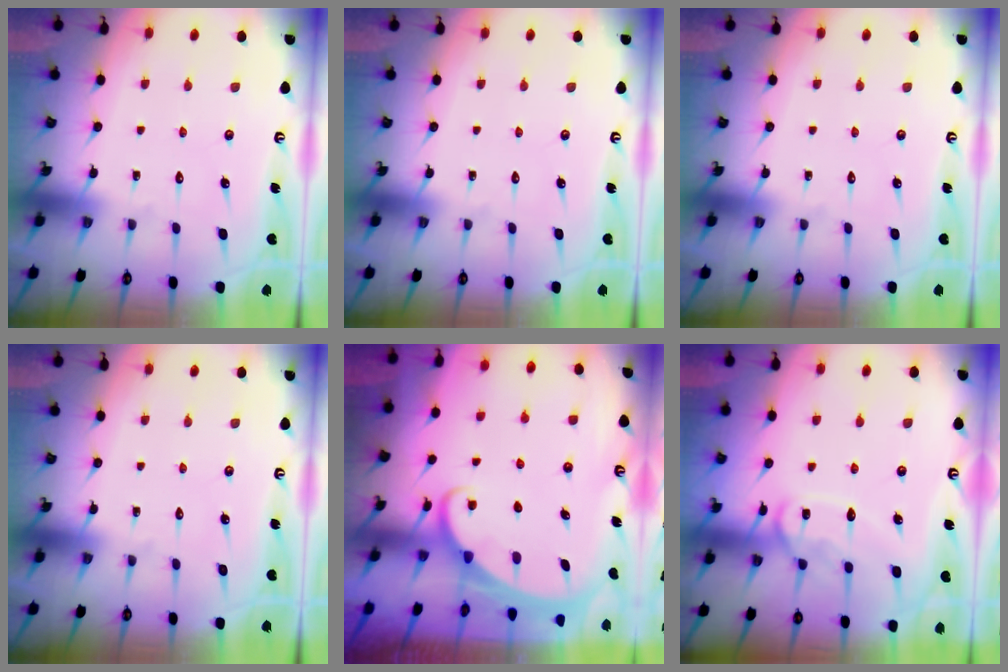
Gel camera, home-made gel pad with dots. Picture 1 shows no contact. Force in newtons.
{"total": 0.0}
{"total": 0.0}
{"total": 0.0}
{"total": 1.8, "press": 1.8, "slide": 0.2}
{"total": 13.1, "press": 13.1, "slide": 1.3}